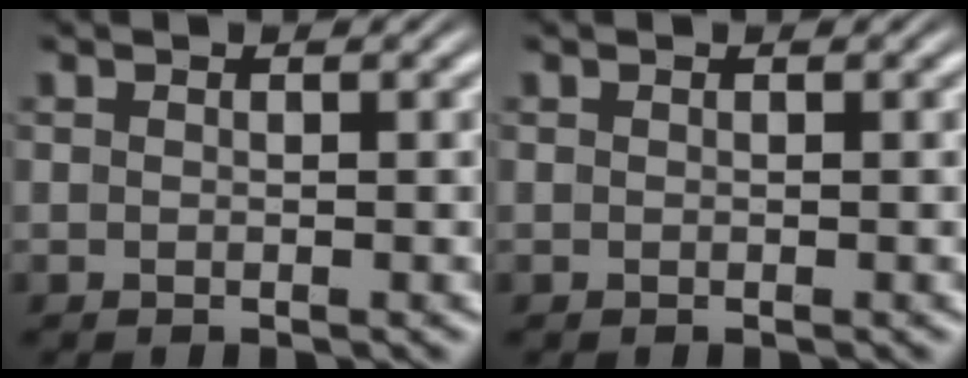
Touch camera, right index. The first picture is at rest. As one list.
[{"total": 0.0}]